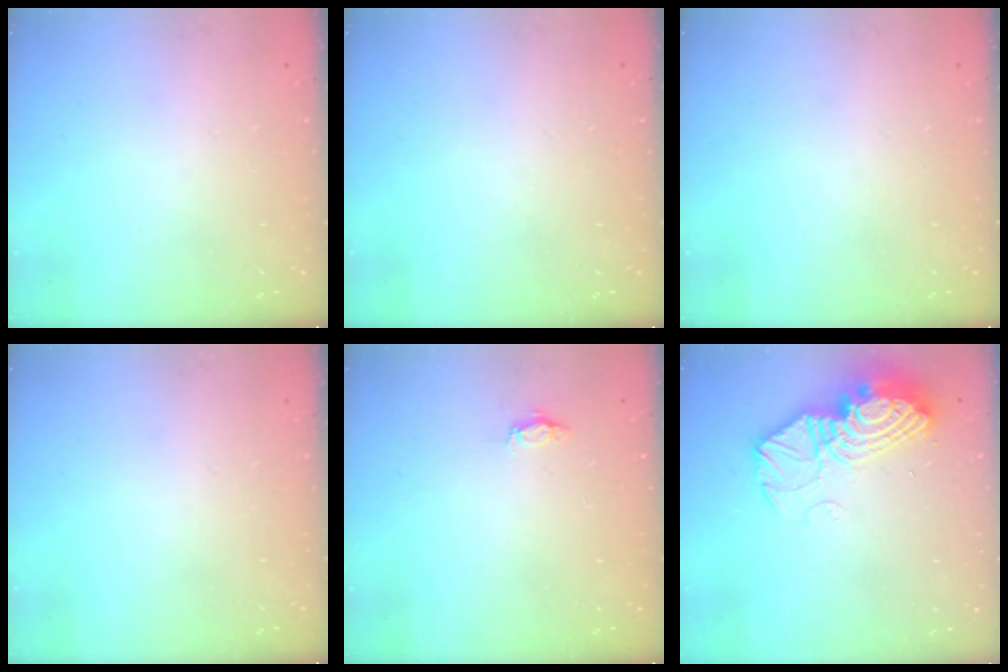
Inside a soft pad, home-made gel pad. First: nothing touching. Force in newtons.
{"total": 0.0}
{"total": 0.0}
{"total": 0.0}
{"total": 3.2, "press": 3.2, "slide": 0.4}
{"total": 15.3, "press": 15.3, "slide": 0.9}